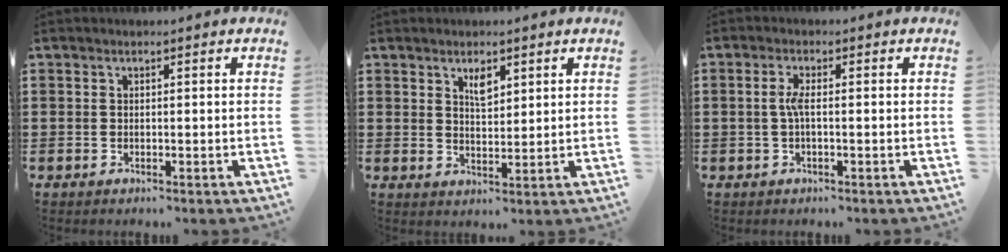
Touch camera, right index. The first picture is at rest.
{"total": 3.0, "force": [2.0, 1.3, 1.9], "torque": [-0.035, 0.000, 0.034]}
{"total": 2.6, "force": [-0.3, 0.6, 2.5], "torque": [-0.057, -0.001, -0.010]}